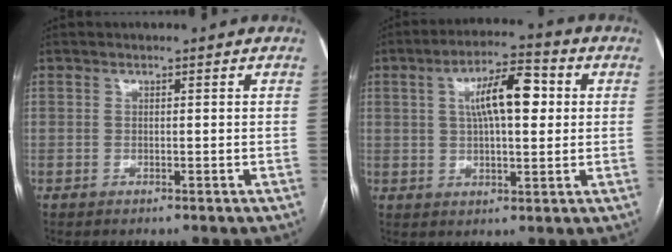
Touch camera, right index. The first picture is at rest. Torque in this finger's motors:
{"motor_torque": [0.73, -0.25, 0.34, 0.16]}